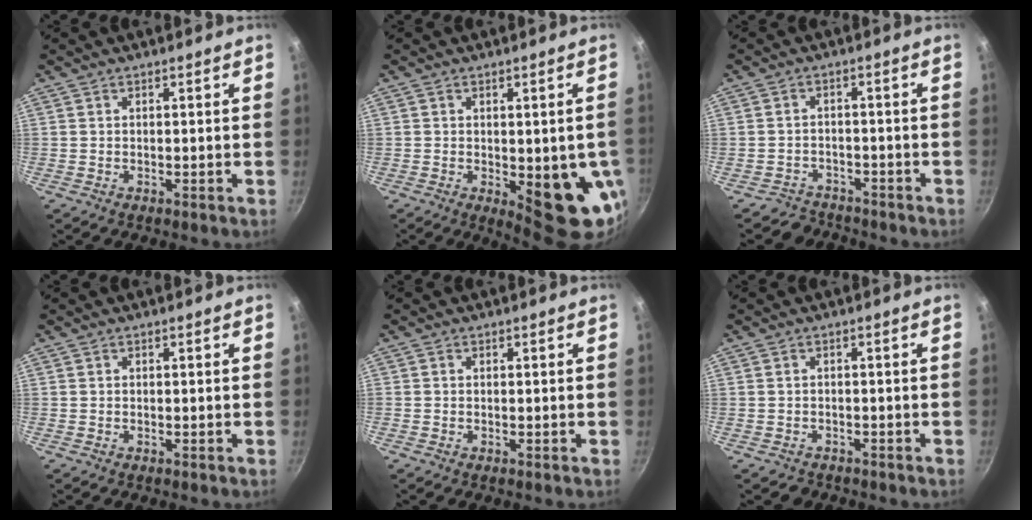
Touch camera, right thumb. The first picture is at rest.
{"total": 12.2, "force": [-2.4, 4.9, 10.9], "torque": [-0.103, -0.010, -0.019]}
{"total": 4.4, "force": [-3.6, 2.4, -0.6], "torque": [0.028, 0.048, -0.062]}
{"total": 0.0}
{"total": 0.0}
{"total": 2.0, "force": [-1.4, 1.4, 0.3], "torque": [0.002, 0.022, -0.014]}